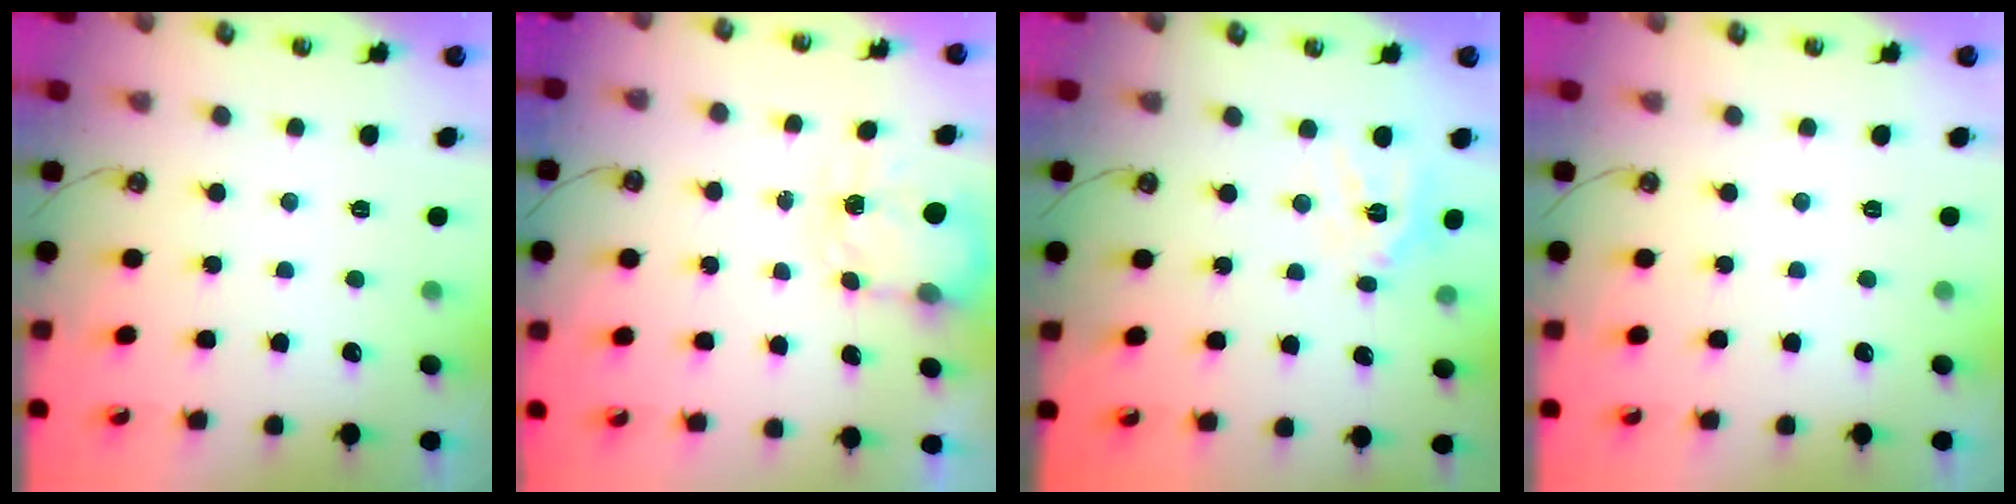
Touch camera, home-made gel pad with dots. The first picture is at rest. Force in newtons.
{"total": 4.3, "press": 4.2, "slide": 0.4}
{"total": 11.8, "press": 11.7, "slide": 1.2}
{"total": 0.0}